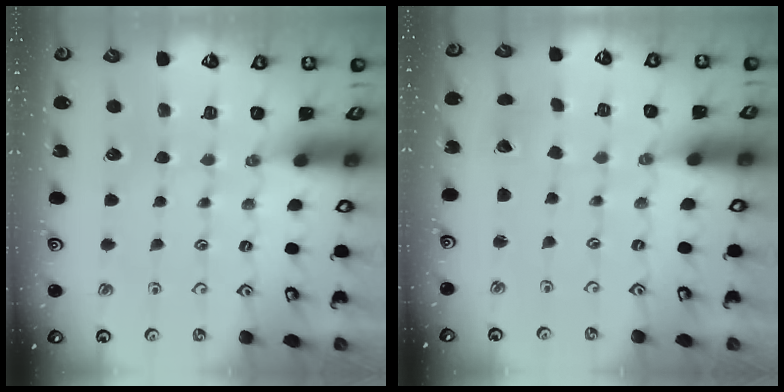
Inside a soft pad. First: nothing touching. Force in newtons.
{"total": 2.6, "press": 2.6, "slide": 0.4}